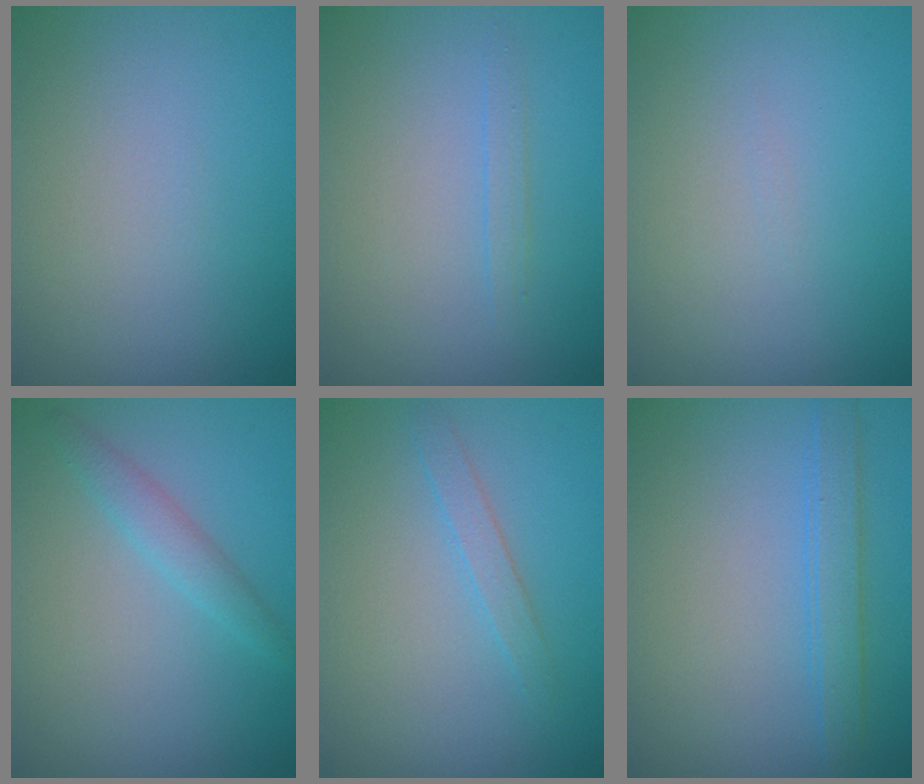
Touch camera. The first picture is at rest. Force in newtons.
{"total": 0.8, "press": 0.8, "slide": 0.1}
{"total": 0.0}
{"total": 1.9, "press": 1.9, "slide": 0.1}
{"total": 1.5, "press": 1.5, "slide": 0.1}
{"total": 2.5, "press": 2.5, "slide": 0.2}